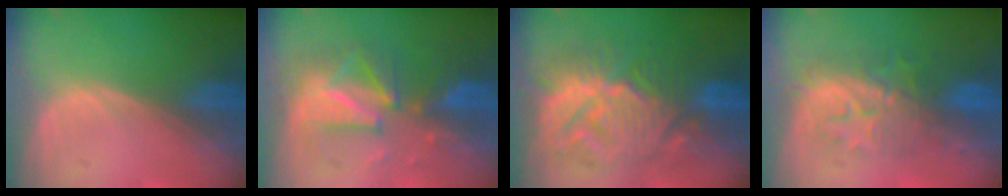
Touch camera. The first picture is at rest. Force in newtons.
{"total": 8.1, "press": 8.0, "slide": 0.6}
{"total": 12.0, "press": 11.9, "slide": 1.0}
{"total": 8.6, "press": 8.3, "slide": 2.1}